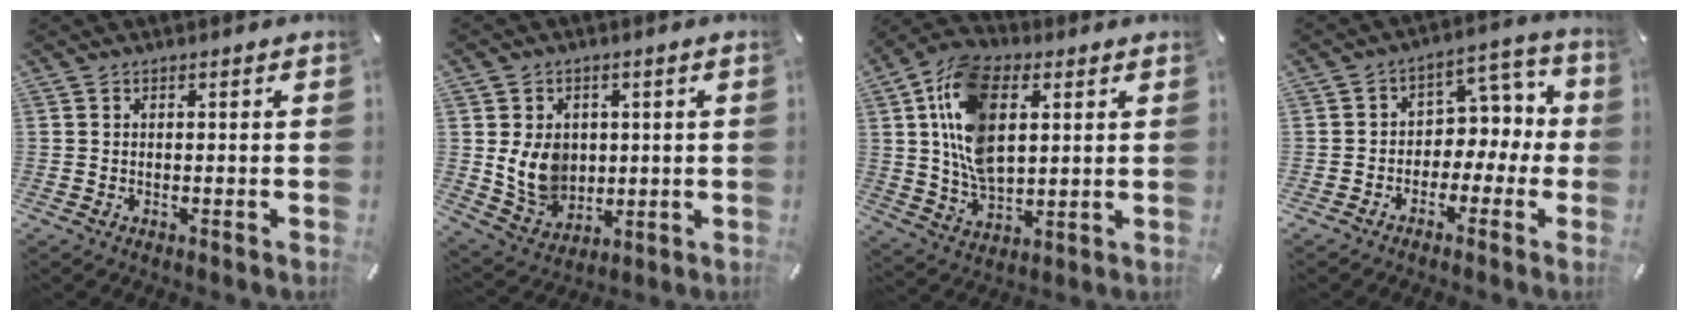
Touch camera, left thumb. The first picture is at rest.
{"total": 9.9, "force": [1.4, 8.5, 4.9], "torque": [-0.115, -0.009, 0.030]}
{"total": 16.7, "force": [4.5, 10.8, 12.0], "torque": [-0.277, 0.001, 0.078]}
{"total": 7.7, "force": [-0.5, 6.8, 3.4], "torque": [-0.040, 0.008, -0.012]}